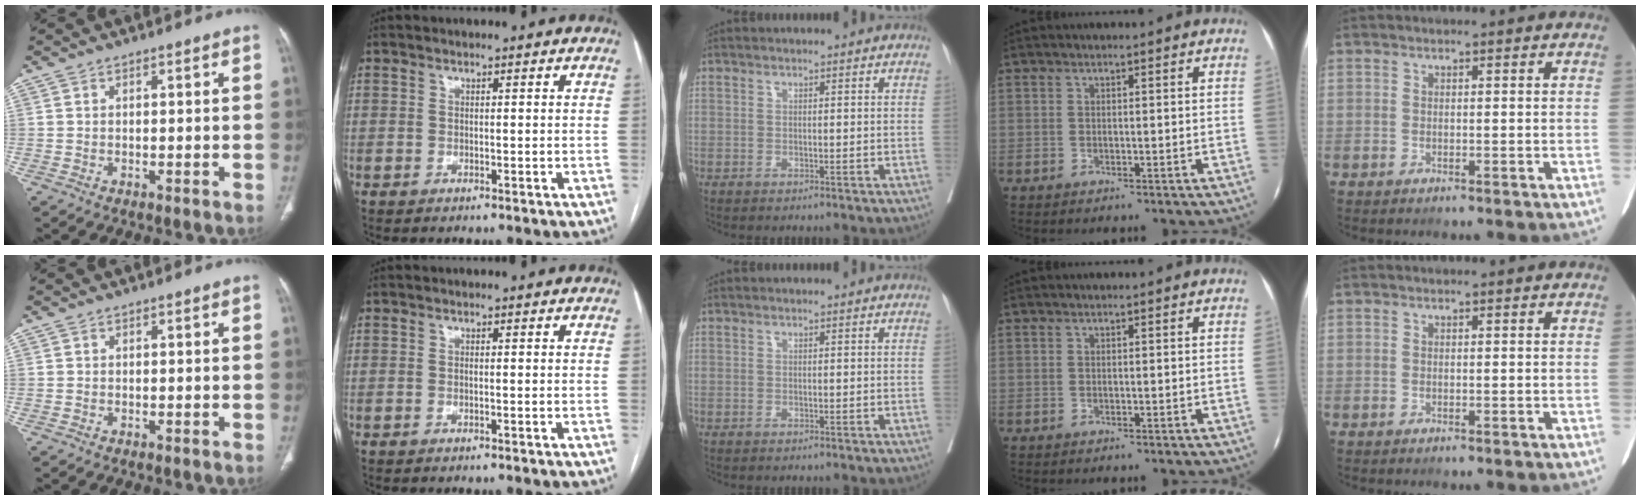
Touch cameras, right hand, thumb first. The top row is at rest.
{}